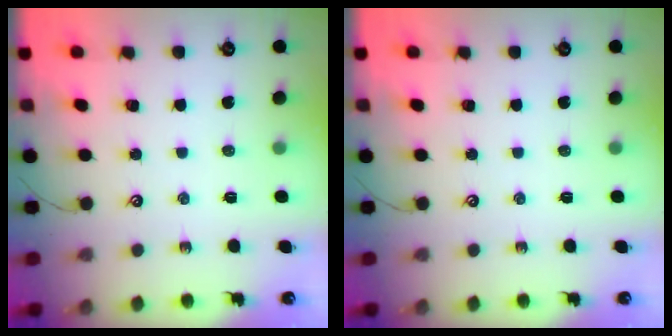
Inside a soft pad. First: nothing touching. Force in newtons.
{"total": 0.0}